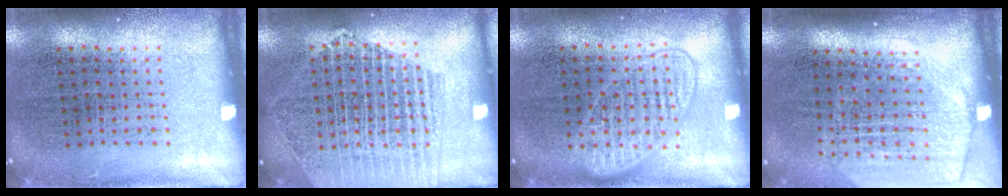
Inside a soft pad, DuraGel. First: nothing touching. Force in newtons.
{"total": 2.0, "press": 1.8, "slide": 0.9}
{"total": 1.5, "press": 1.4, "slide": 0.3}
{"total": 1.9, "press": 1.6, "slide": 1.0}